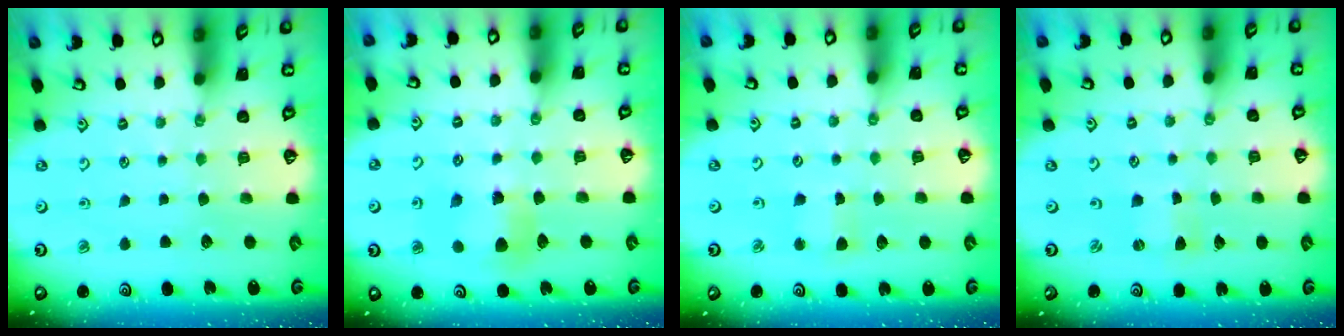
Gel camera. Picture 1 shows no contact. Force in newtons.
{"total": 7.1, "press": 7.1, "slide": 0.5}
{"total": 3.6, "press": 3.6, "slide": 0.4}
{"total": 0.0}